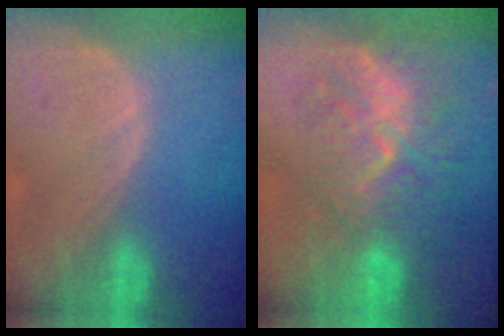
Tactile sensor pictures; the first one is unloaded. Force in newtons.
{"total": 9.3, "press": 8.6, "slide": 3.5}